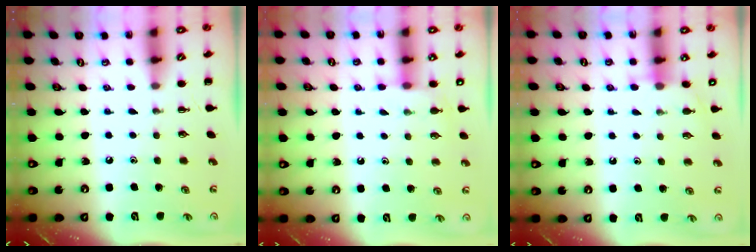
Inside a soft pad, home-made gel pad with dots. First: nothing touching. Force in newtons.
{"total": 4.7, "press": 4.6, "slide": 1.1}
{"total": 6.9, "press": 6.7, "slide": 1.4}